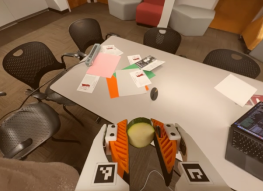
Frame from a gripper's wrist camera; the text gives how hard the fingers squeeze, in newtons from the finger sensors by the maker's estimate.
{"total": 13.2, "left": 13.4, "right": 13.0}